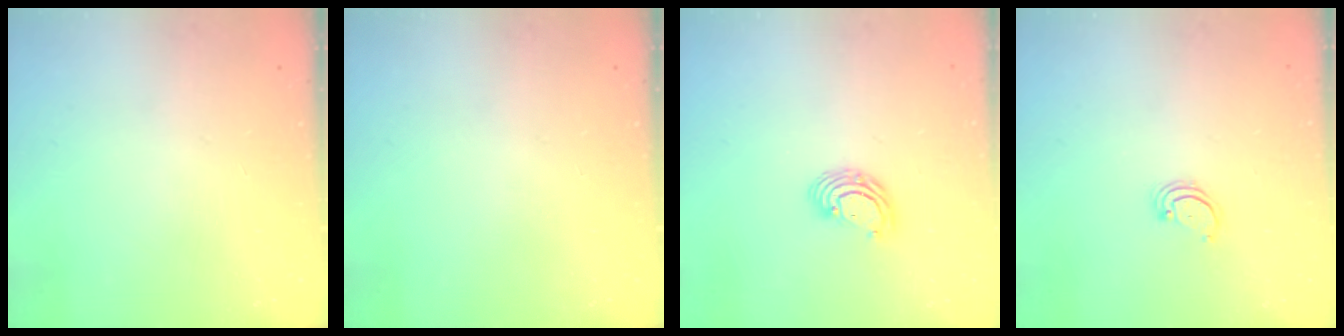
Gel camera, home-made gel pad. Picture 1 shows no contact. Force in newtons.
{"total": 0.0}
{"total": 6.2, "press": 6.2, "slide": 0.5}
{"total": 2.5, "press": 2.5, "slide": 0.3}